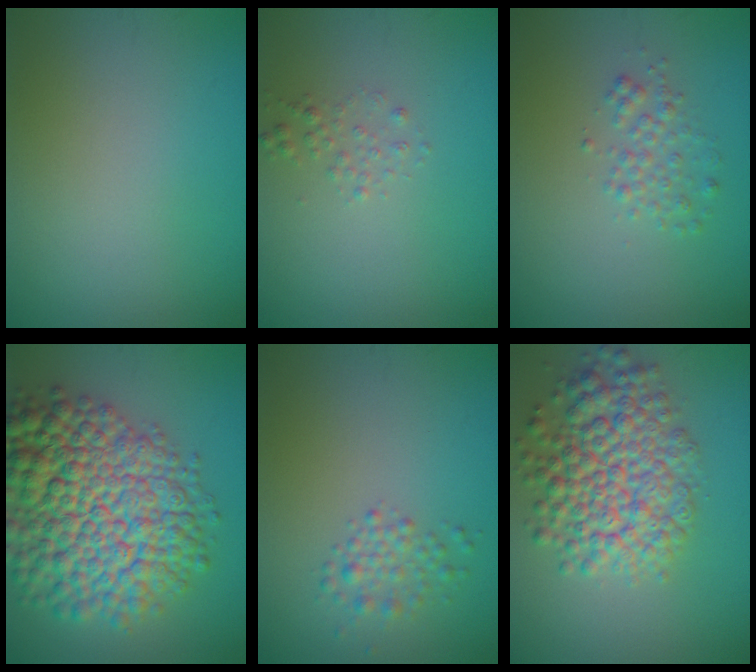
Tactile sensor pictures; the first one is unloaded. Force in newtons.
{"total": 0.9, "press": 0.9, "slide": 0.1}
{"total": 1.7, "press": 1.7, "slide": 0.0}
{"total": 12.9, "press": 12.9, "slide": 0.5}
{"total": 1.9, "press": 1.9, "slide": 0.0}
{"total": 7.4, "press": 7.4, "slide": 0.3}